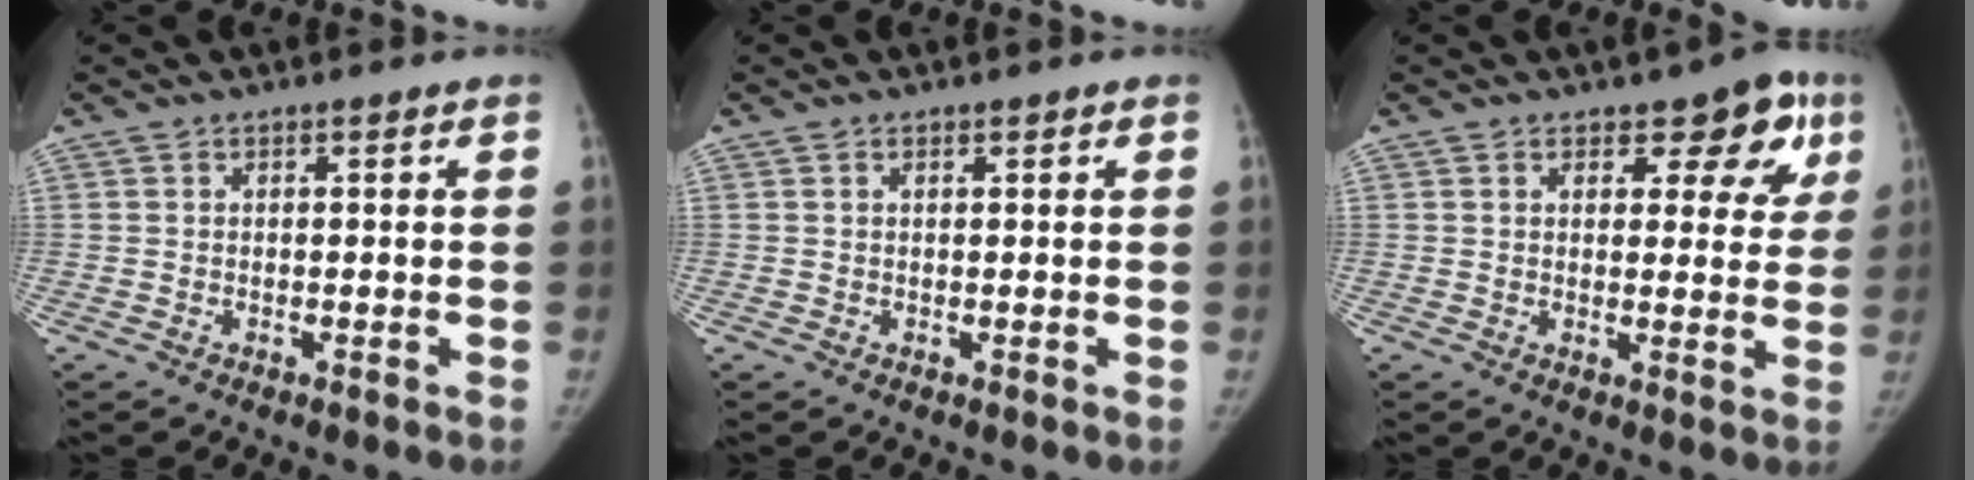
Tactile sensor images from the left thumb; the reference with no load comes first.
{"total": 0.6, "force": [0.3, 0.2, 0.4], "torque": [-0.006, -0.001, 0.004]}
{"total": 8.4, "force": [4.2, 4.5, 5.6], "torque": [-0.021, -0.013, 0.046]}